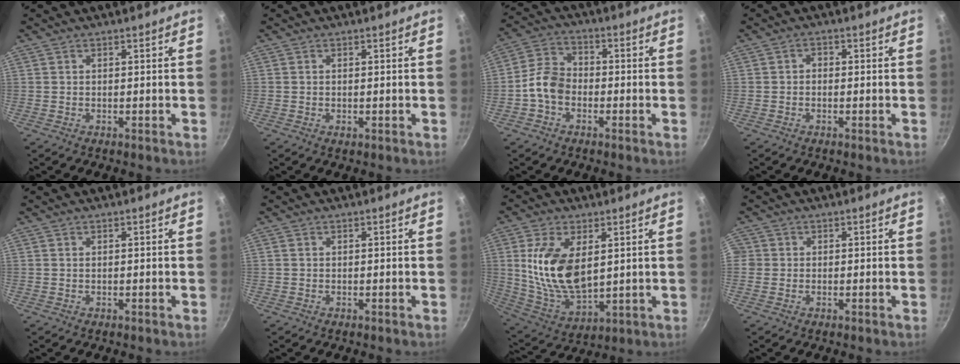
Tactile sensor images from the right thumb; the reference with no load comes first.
{"total": 0.7, "force": [-0.1, 0.4, 0.6], "torque": [-0.008, 0.000, -0.003]}
{"total": 7.0, "force": [-2.3, 5.1, 4.2], "torque": [-0.064, 0.029, -0.057]}
{"total": 1.4, "force": [-0.3, 1.1, 0.8], "torque": [-0.012, 0.008, -0.007]}
{"total": 0.0}
{"total": 0.0}
{"total": 15.2, "force": [3.2, 8.2, 12.4], "torque": [-0.229, -0.027, 0.073]}
{"total": 1.8, "force": [-0.2, 1.8, 0.3], "torque": [0.006, 0.003, -0.008]}